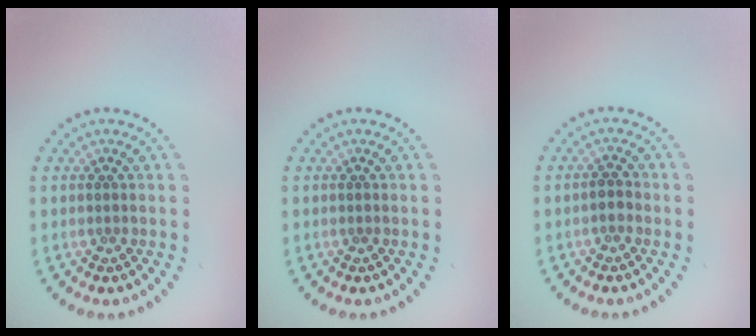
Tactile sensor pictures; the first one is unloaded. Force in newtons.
{"total": 0.0}
{"total": 1.0, "press": 0.9, "slide": 0.2}